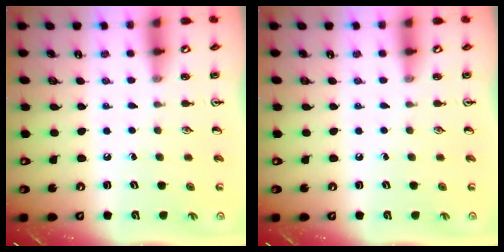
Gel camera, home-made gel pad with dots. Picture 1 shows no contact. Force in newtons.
{"total": 0.0}